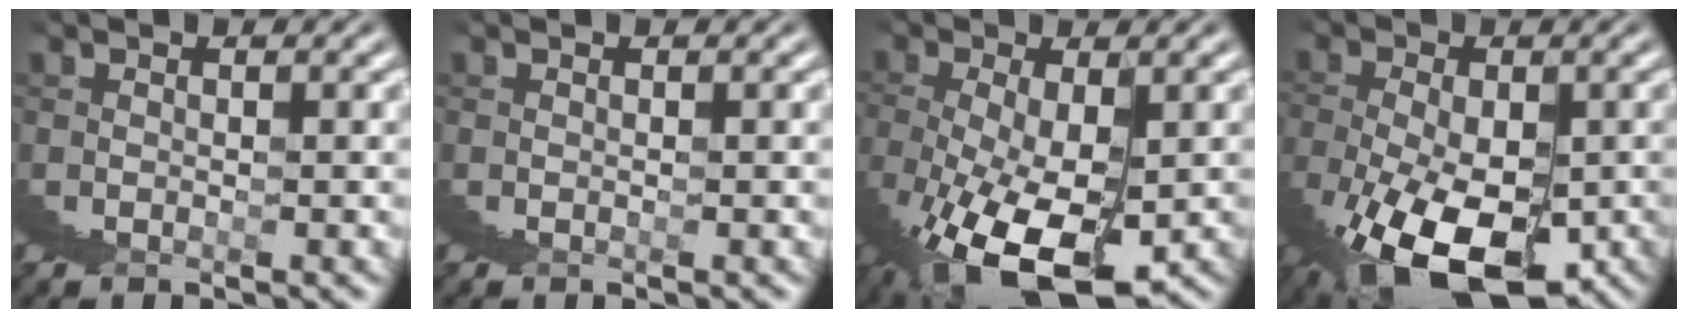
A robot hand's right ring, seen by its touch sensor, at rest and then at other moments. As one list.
[{"total": 0.0}, {"total": 8.0, "force": [-2.0, 3.2, 7.0], "torque": [-0.121, -0.021, -0.019]}, {"total": 9.3, "force": [-3.5, 4.5, 7.3], "torque": [-0.129, -0.030, -0.038]}]